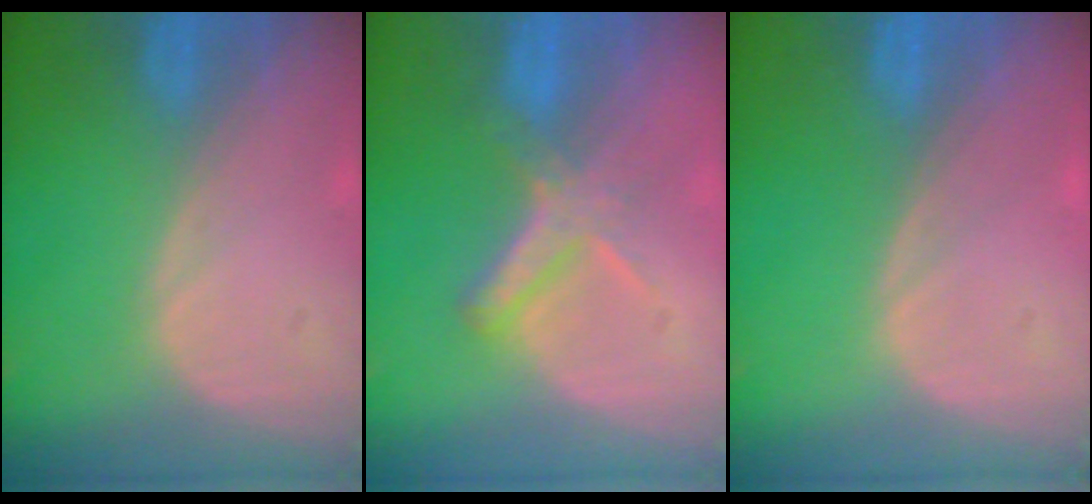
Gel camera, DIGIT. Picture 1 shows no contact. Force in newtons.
{"total": 5.5, "press": 5.1, "slide": 2.2}
{"total": 0.0}